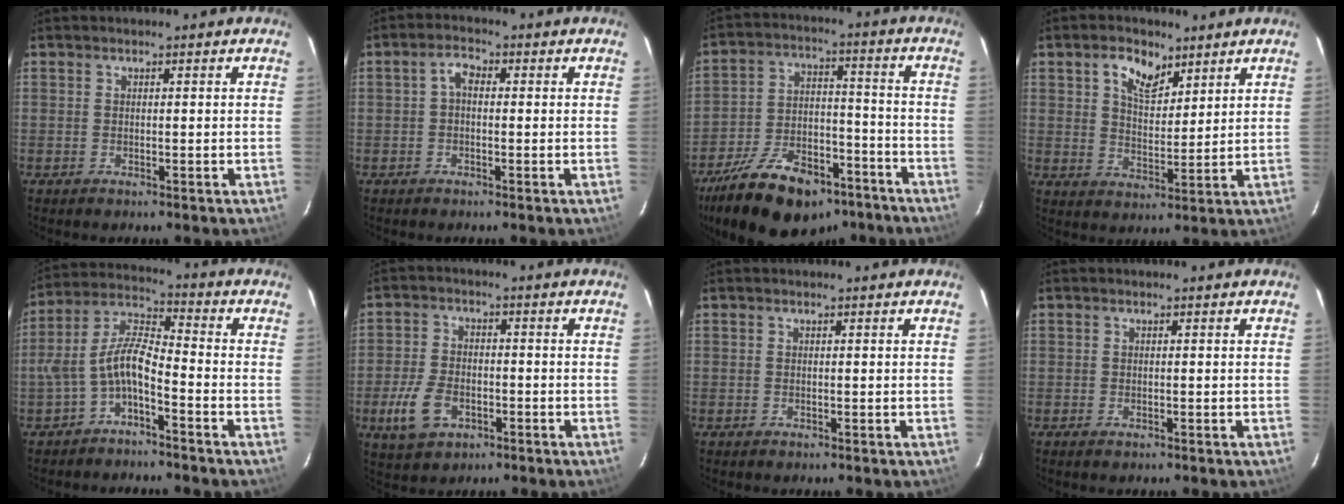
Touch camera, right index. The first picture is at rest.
{"total": 2.5, "force": [-0.2, 1.6, 2.0], "torque": [-0.037, 0.013, -0.003]}
{"total": 22.8, "force": [-16.0, 11.2, 11.9], "torque": [-0.234, 0.014, -0.236]}
{"total": 7.1, "force": [4.2, 3.9, 4.1], "torque": [-0.071, 0.010, 0.076]}
{"total": 8.2, "force": [-3.9, 2.6, 6.7], "torque": [-0.153, 0.020, -0.072]}
{"total": 10.8, "force": [-5.1, 6.8, 6.8], "torque": [-0.156, 0.011, -0.088]}
{"total": 0.0}
{"total": 0.9, "force": [-0.6, 0.4, 0.5], "torque": [-0.009, -0.003, -0.011]}